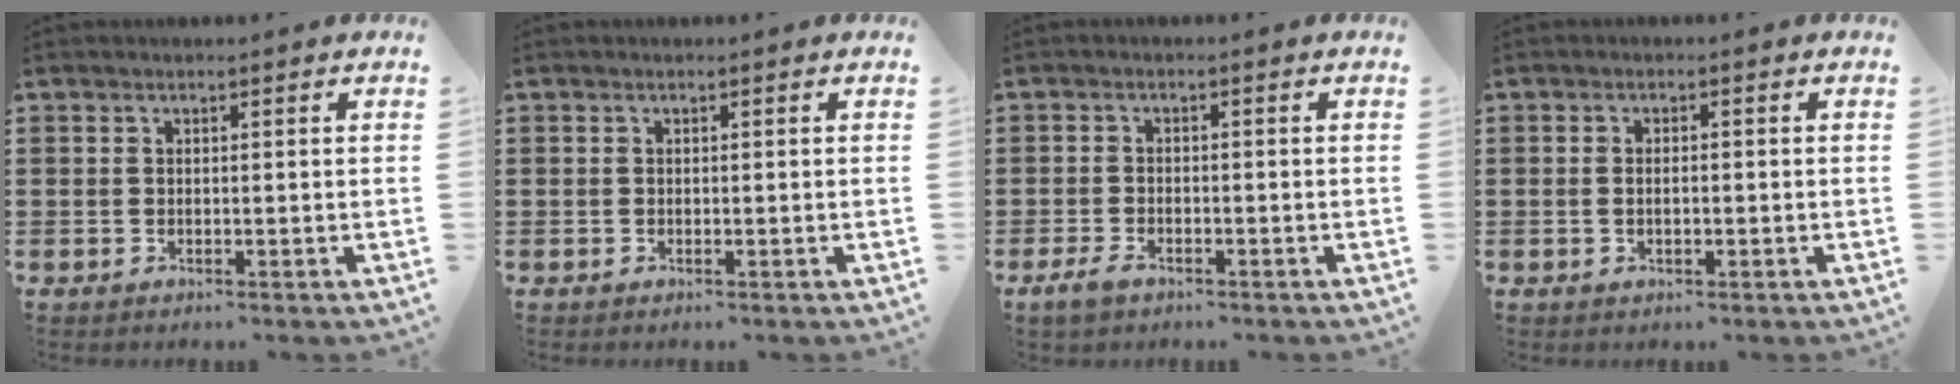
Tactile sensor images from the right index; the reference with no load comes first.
{"total": 0.0}
{"total": 2.1, "force": [-1.5, 0.9, 1.2], "torque": [-0.028, 0.000, -0.031]}
{"total": 1.7, "force": [-0.3, 0.7, 1.5], "torque": [-0.028, 0.004, -0.006]}